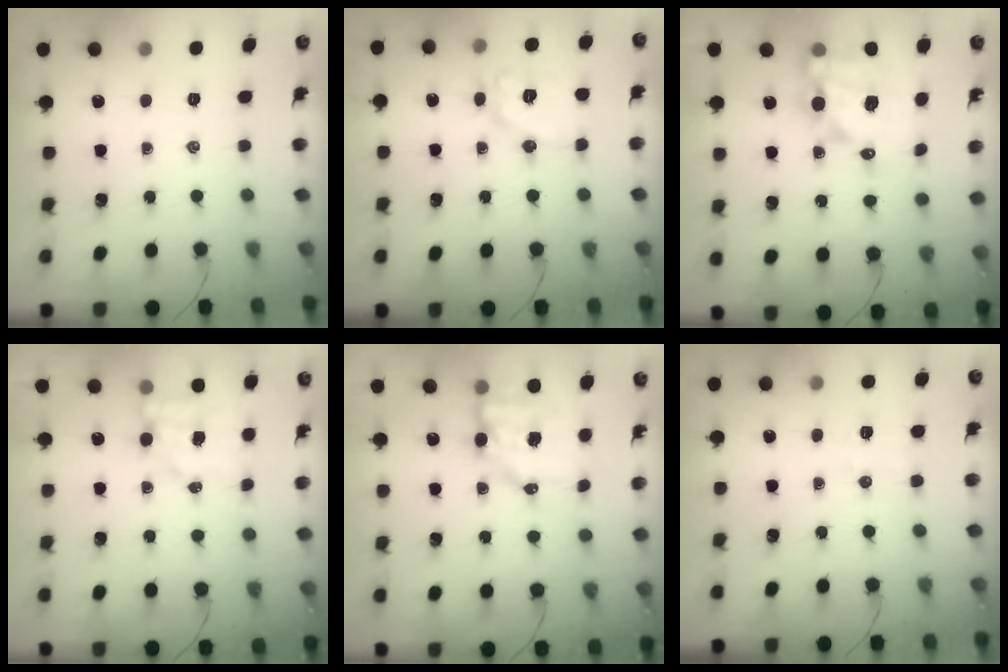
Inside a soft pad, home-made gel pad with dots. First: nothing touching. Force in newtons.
{"total": 10.7, "press": 10.7, "slide": 0.4}
{"total": 11.9, "press": 11.6, "slide": 2.9}
{"total": 4.9, "press": 4.9, "slide": 0.6}
{"total": 9.0, "press": 8.9, "slide": 1.1}
{"total": 3.8, "press": 3.7, "slide": 1.0}